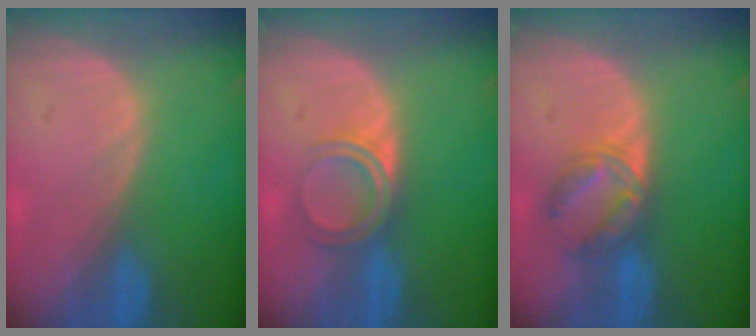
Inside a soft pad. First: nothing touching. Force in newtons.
{"total": 4.7, "press": 4.0, "slide": 2.5}
{"total": 5.7, "press": 5.6, "slide": 0.9}